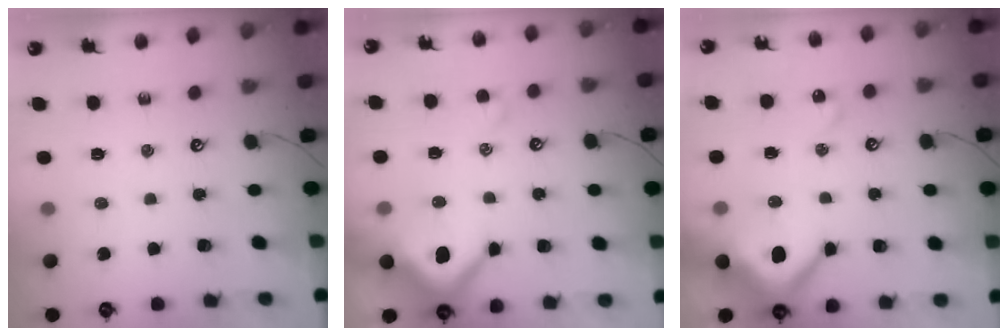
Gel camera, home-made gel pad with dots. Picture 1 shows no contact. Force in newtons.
{"total": 10.5, "press": 10.3, "slide": 1.7}
{"total": 15.0, "press": 14.9, "slide": 1.6}